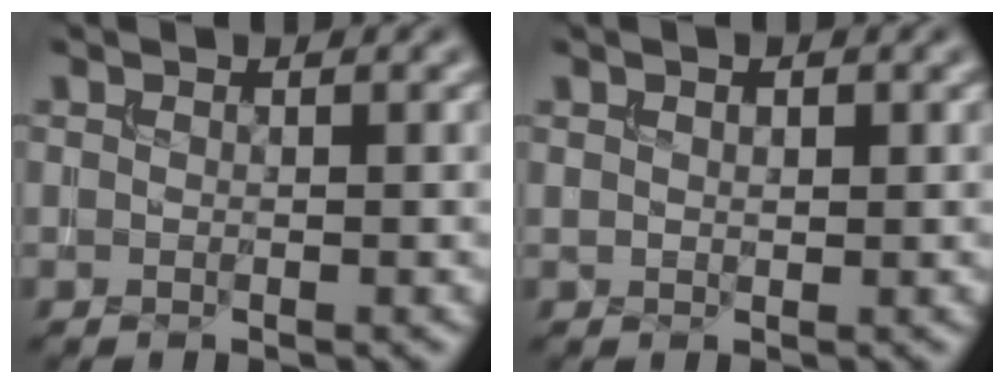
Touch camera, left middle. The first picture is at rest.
{"total": 0.8, "force": [0.5, 0.3, 0.6], "torque": [-0.011, 0.002, 0.009]}